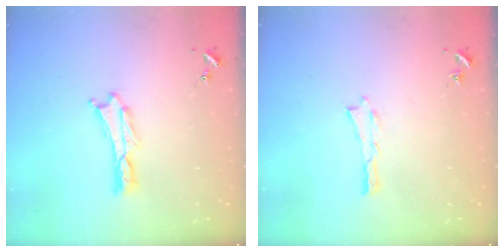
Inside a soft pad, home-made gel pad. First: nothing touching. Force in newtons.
{"total": 0.0}